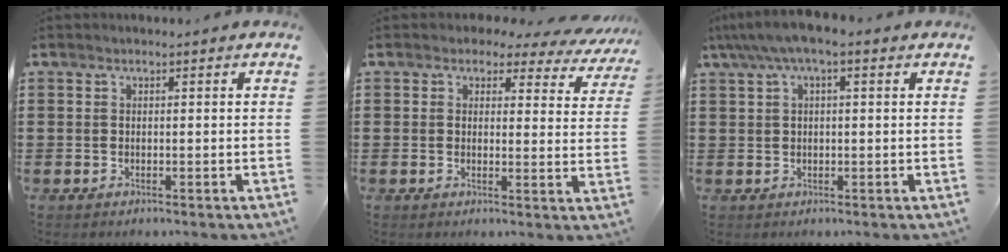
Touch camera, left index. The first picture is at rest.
{"total": 2.9, "force": [2.2, 1.7, 0.9], "torque": [-0.032, -0.005, 0.037]}
{"total": 3.6, "force": [1.3, 1.0, 3.2], "torque": [-0.068, 0.006, 0.018]}